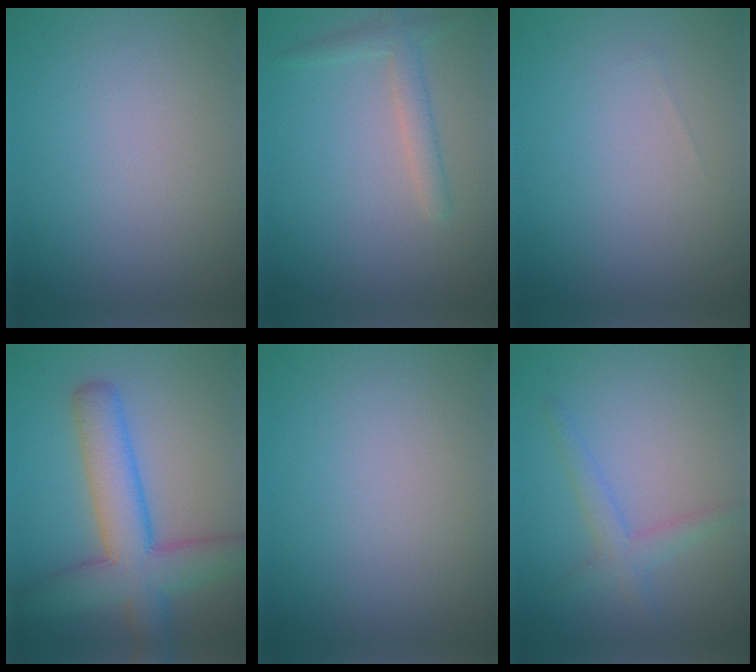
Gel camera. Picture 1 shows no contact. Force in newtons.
{"total": 2.1, "press": 2.1, "slide": 0.0}
{"total": 0.0}
{"total": 7.9, "press": 7.9, "slide": 0.3}
{"total": 0.0}
{"total": 2.1, "press": 2.1, "slide": 0.1}